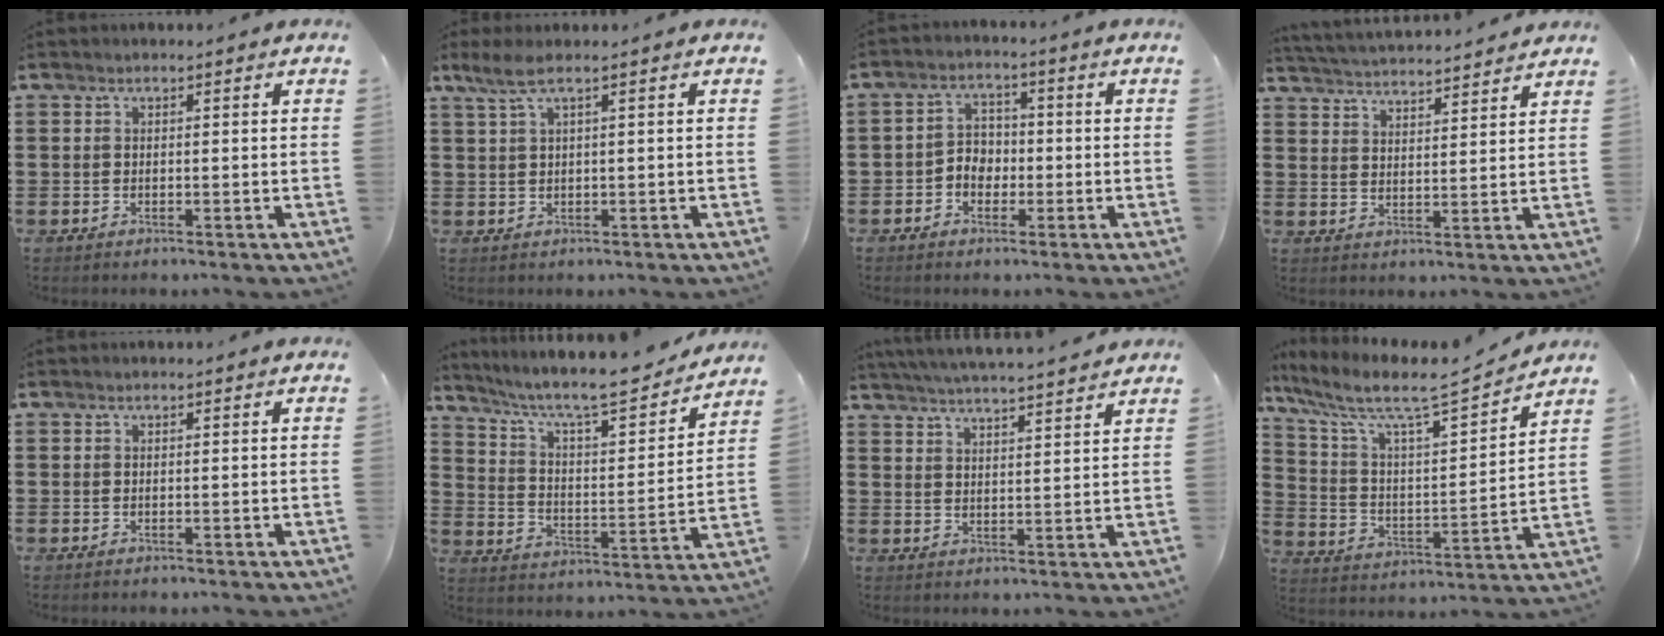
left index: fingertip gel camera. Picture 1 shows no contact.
{"total": 2.3, "force": [0.9, 0.0, 2.2], "torque": [-0.051, -0.004, 0.014]}
{"total": 3.4, "force": [-1.4, 2.7, 1.5], "torque": [-0.037, 0.010, -0.031]}
{"total": 3.7, "force": [3.7, -0.2, 0.2], "torque": [-0.020, -0.024, 0.063]}
{"total": 0.0}
{"total": 9.0, "force": [7.9, 0.6, 4.4], "torque": [-0.109, -0.056, 0.127]}
{"total": 4.7, "force": [4.6, -0.5, 1.0], "torque": [-0.036, -0.023, 0.080]}
{"total": 8.6, "force": [7.0, 1.2, 4.8], "torque": [-0.125, -0.052, 0.112]}